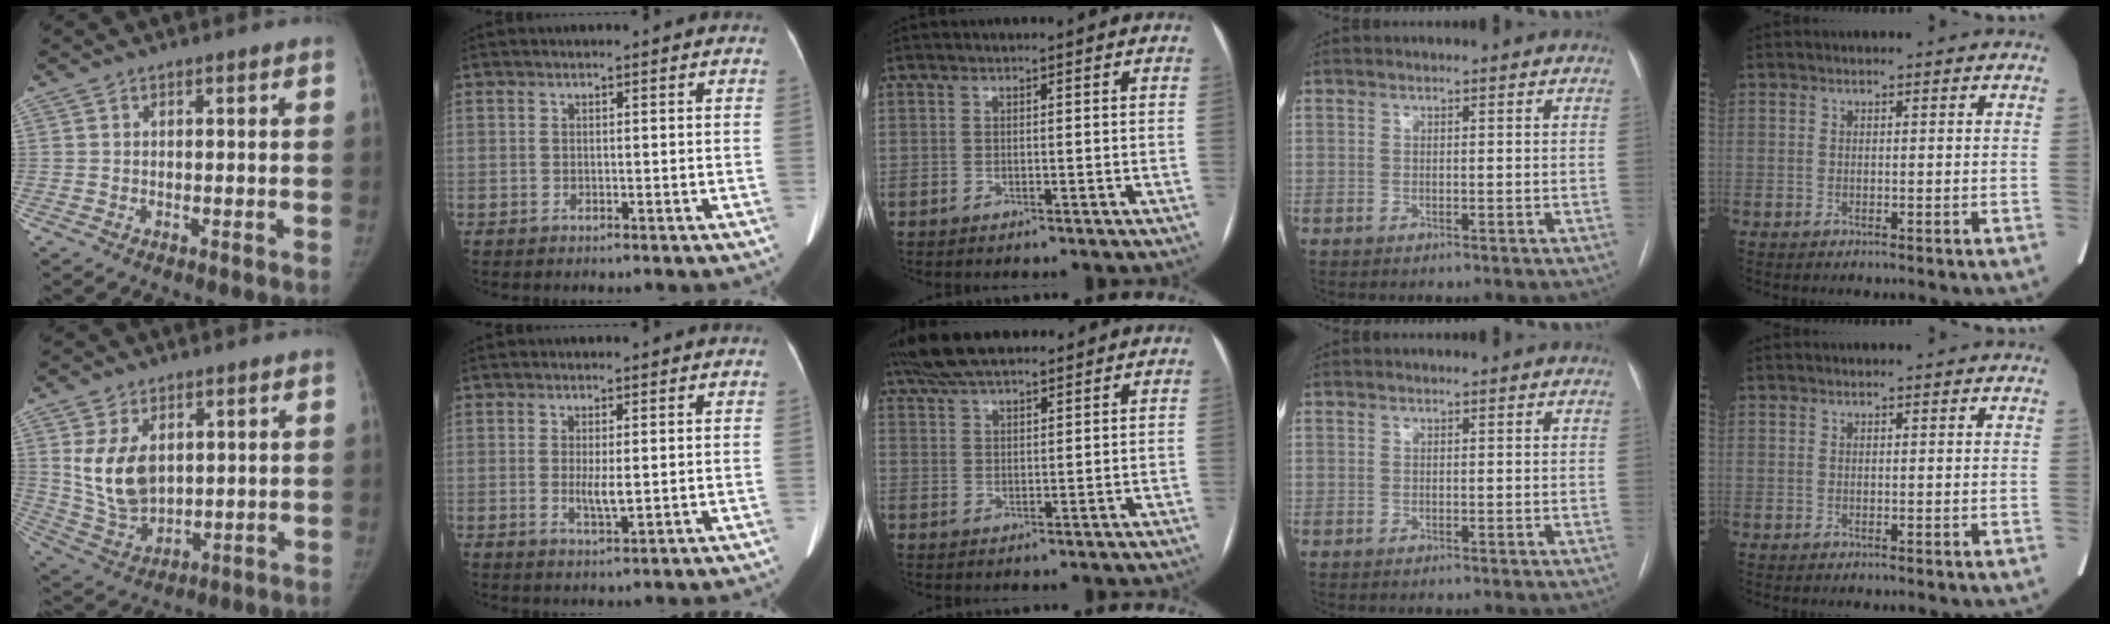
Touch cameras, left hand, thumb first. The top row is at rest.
{"thumb": {"total": 11.1, "force": [2.9, 7.2, 7.9], "torque": [-0.127, -0.019, 0.076]}, "index": {"total": 2.8, "force": [-0.1, 0.5, 2.8], "torque": [-0.055, -0.007, 0.002]}, "middle": {"total": 11.0, "force": [9.0, 2.8, 5.6], "torque": [-0.101, 0.044, 0.158]}}